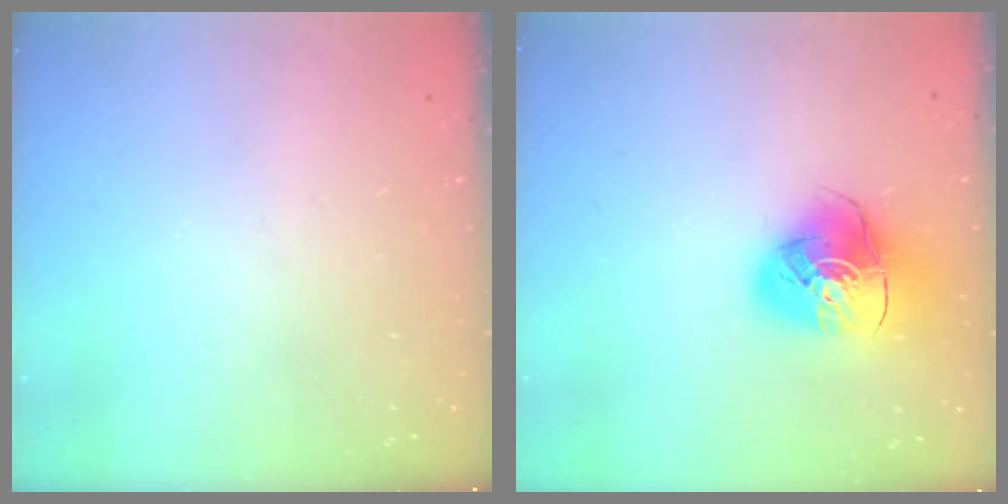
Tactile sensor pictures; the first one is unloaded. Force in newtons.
{"total": 12.2, "press": 12.1, "slide": 1.6}